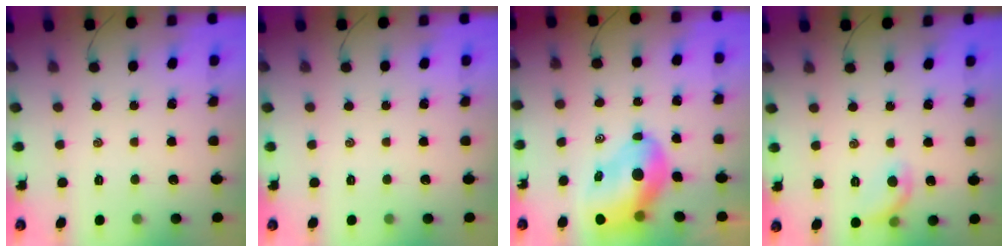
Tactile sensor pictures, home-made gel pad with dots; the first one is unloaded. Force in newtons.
{"total": 0.0}
{"total": 10.7, "press": 10.3, "slide": 3.1}
{"total": 6.9, "press": 6.8, "slide": 1.3}